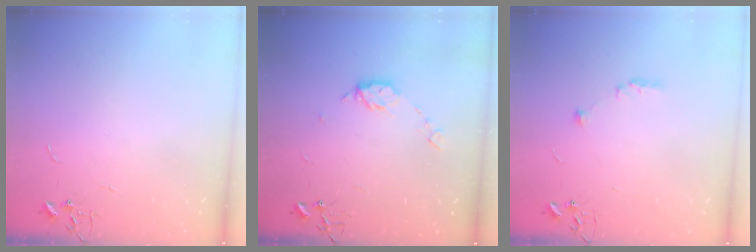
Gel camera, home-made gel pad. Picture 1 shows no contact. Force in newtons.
{"total": 7.1, "press": 7.1, "slide": 0.3}
{"total": 5.9, "press": 5.6, "slide": 2.1}